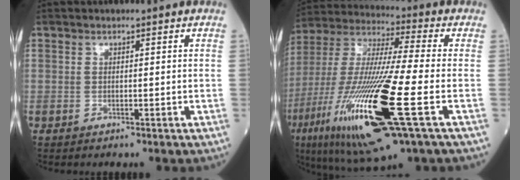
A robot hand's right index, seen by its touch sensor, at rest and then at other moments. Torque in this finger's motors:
{"motor_torque": [1.30, -0.84, 1.06, 0.21]}